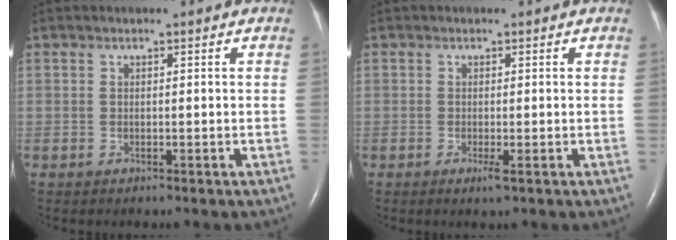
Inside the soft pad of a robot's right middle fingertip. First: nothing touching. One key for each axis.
{"total": 1.2, "fx": -0.5, "fy": -0.1, "fz": 1.1, "tx": -0.019, "ty": -0.004, "tz": -0.008}